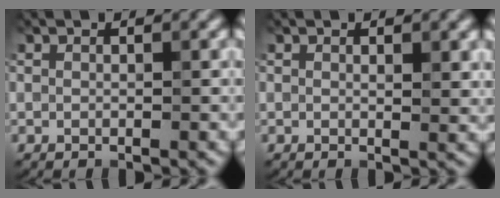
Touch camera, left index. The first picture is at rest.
{"total": 1.5, "force": [0.6, 0.6, 1.2], "torque": [-0.018, 0.001, 0.012]}